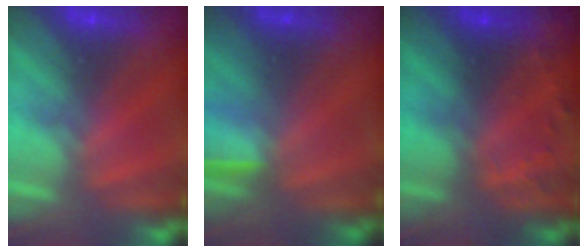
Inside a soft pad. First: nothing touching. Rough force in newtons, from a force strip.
{"total": 1.4}
{"total": 7.6}